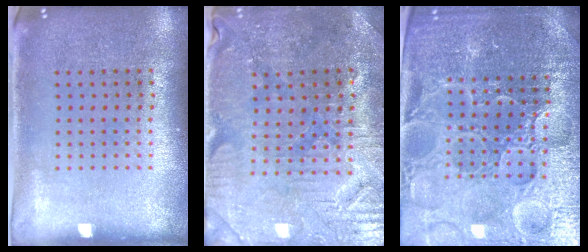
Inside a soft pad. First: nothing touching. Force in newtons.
{"total": 1.7, "press": 1.6, "slide": 0.5}
{"total": 5.5, "press": 5.1, "slide": 2.1}